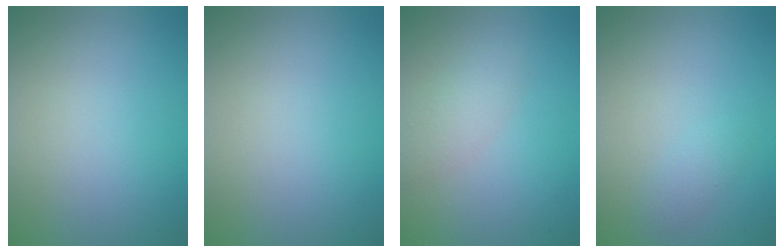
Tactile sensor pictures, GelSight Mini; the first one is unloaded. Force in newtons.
{"total": 0.0}
{"total": 2.3, "press": 2.3, "slide": 0.0}
{"total": 0.9, "press": 0.9, "slide": 0.0}